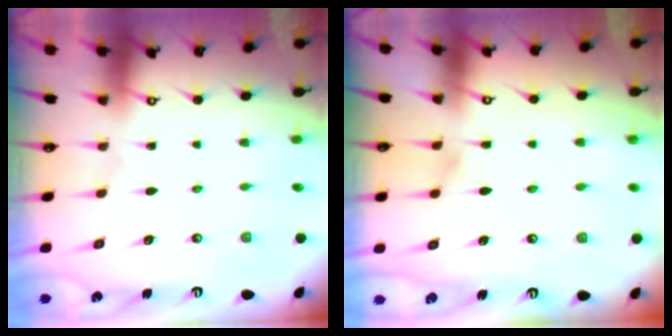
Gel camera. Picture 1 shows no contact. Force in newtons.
{"total": 4.5, "press": 4.5, "slide": 0.5}